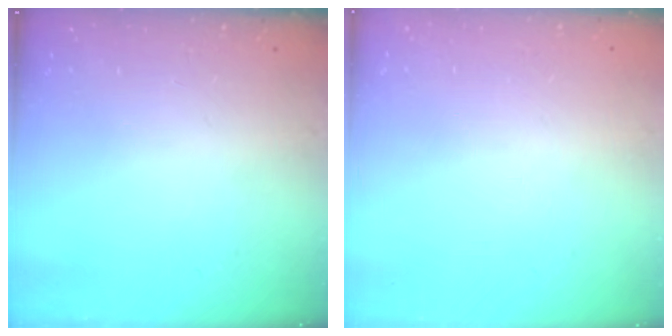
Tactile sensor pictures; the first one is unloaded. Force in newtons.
{"total": 0.0}